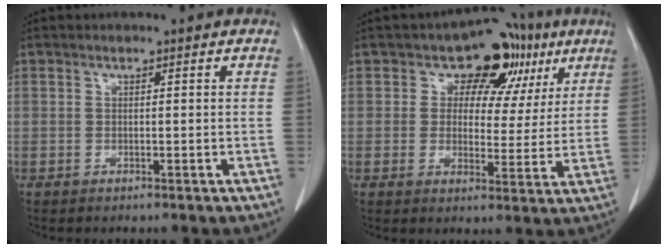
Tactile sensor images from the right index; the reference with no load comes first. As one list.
[{"total": 11.7, "force": [5.3, 7.8, 6.9], "torque": [-0.065, 0.036, 0.074]}]